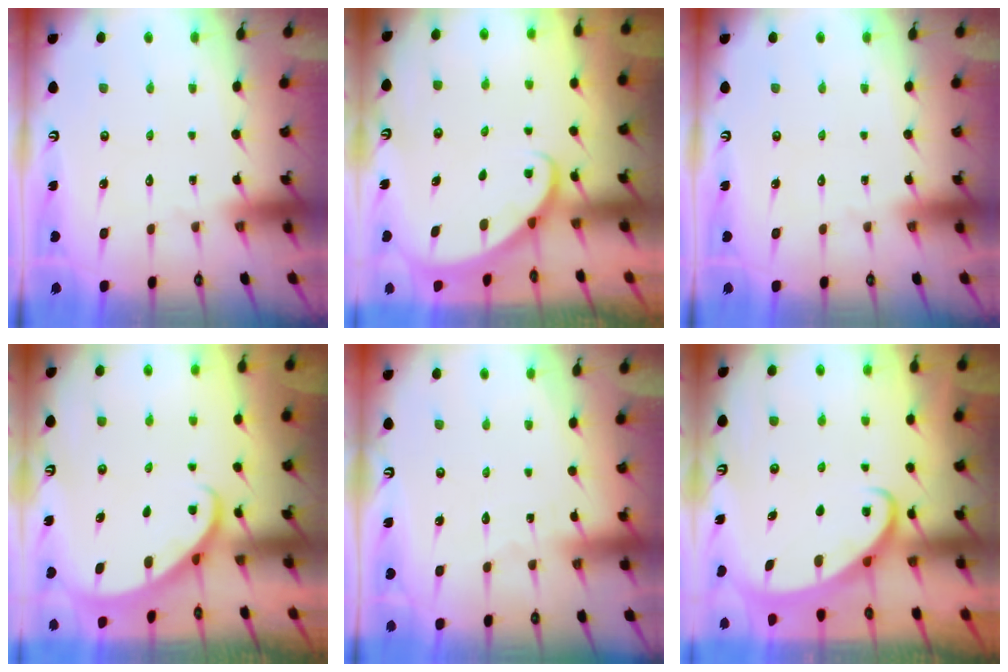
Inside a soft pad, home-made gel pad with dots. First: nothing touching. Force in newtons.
{"total": 2.0, "press": 2.0, "slide": 0.1}
{"total": 0.0}
{"total": 2.3, "press": 2.3, "slide": 0.1}
{"total": 2.2, "press": 2.2, "slide": 0.2}
{"total": 2.6, "press": 2.6, "slide": 0.3}